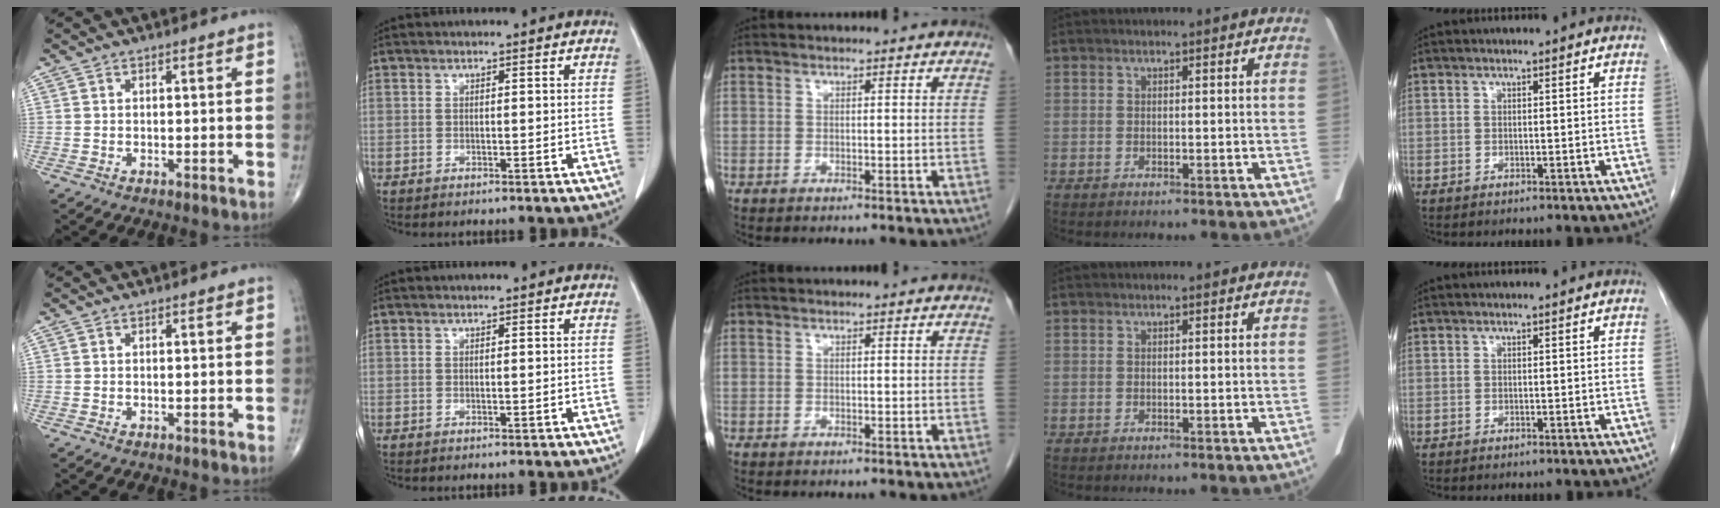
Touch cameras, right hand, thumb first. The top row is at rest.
{}